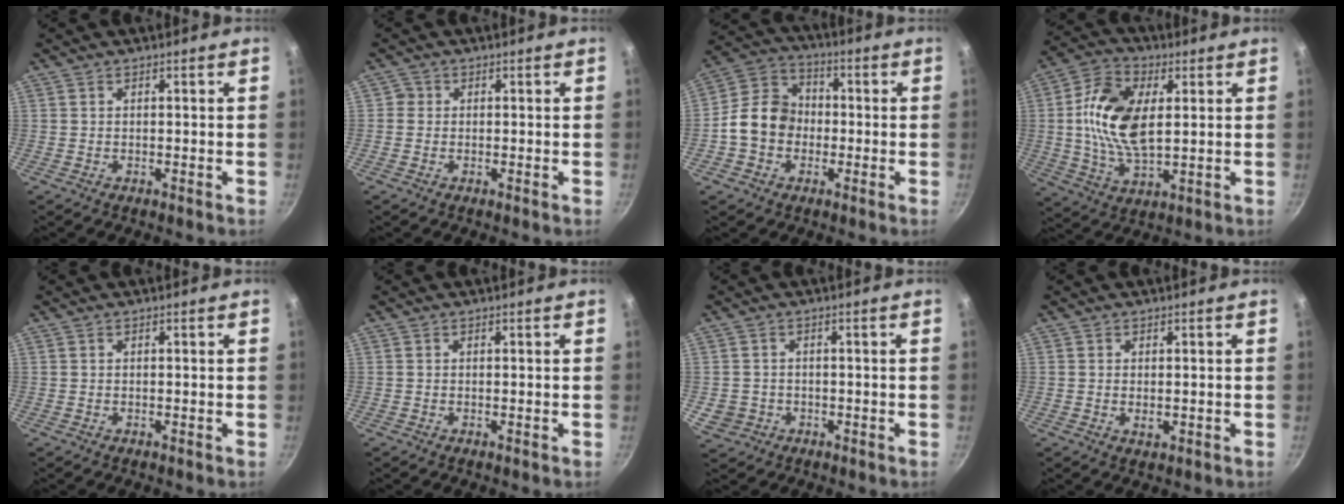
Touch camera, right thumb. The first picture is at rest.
{"total": 1.3, "force": [-0.1, 1.3, 0.2], "torque": [0.006, 0.002, -0.006]}
{"total": 11.2, "force": [-1.7, 9.4, 5.9], "torque": [-0.074, 0.032, -0.050]}
{"total": 14.9, "force": [2.3, 8.0, 12.3], "torque": [-0.224, 0.002, 0.039]}
{"total": 0.0}
{"total": 0.0}
{"total": 4.1, "force": [-1.0, 3.8, 1.3], "torque": [-0.017, 0.012, -0.005]}
{"total": 1.7, "force": [-0.1, 0.9, 1.4], "torque": [-0.023, -0.003, 0.000]}